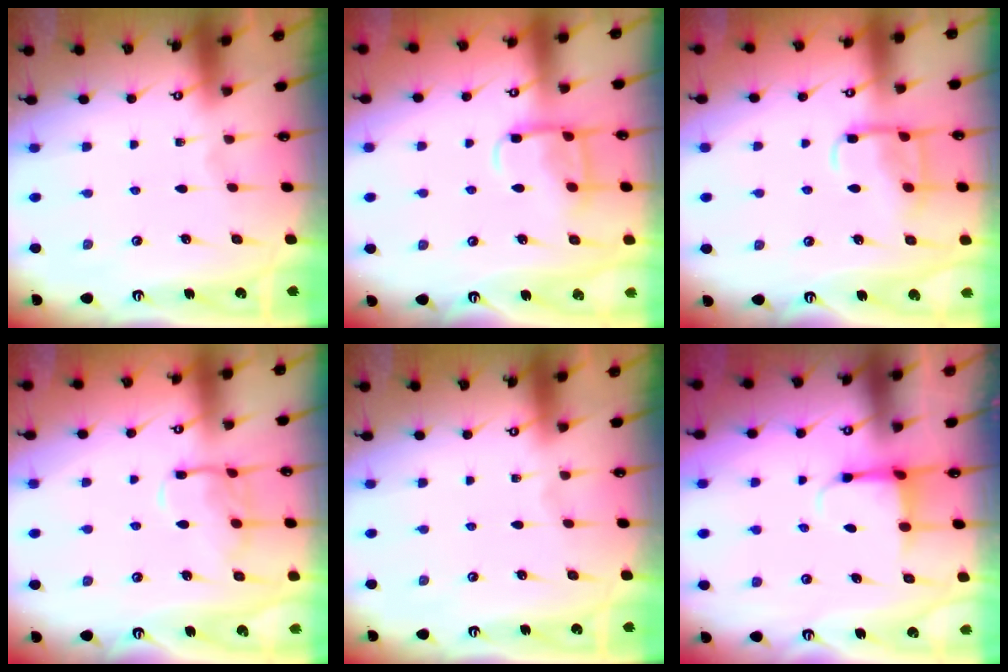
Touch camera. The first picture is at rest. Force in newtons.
{"total": 11.0, "press": 10.9, "slide": 1.2}
{"total": 10.6, "press": 10.6, "slide": 1.0}
{"total": 11.1, "press": 11.1, "slide": 0.9}
{"total": 0.0}
{"total": 4.0, "press": 3.8, "slide": 1.2}